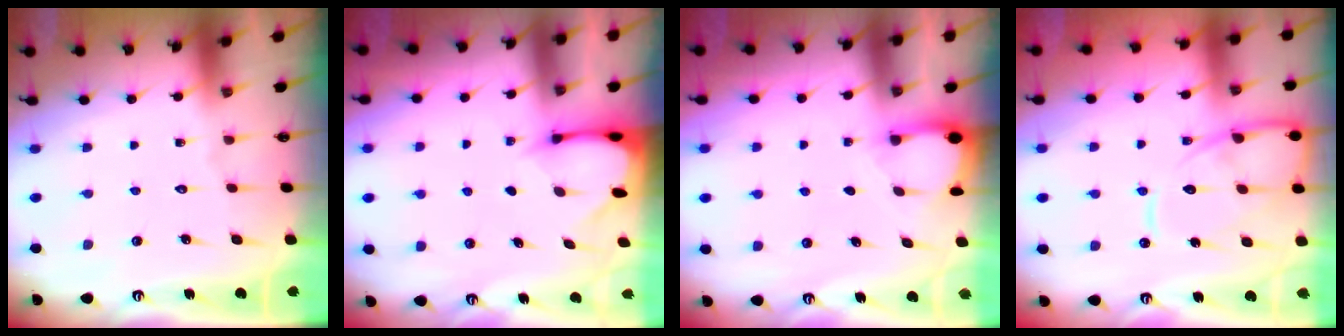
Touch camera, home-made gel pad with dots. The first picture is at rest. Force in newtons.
{"total": 2.4, "press": 2.3, "slide": 0.3}
{"total": 2.8, "press": 2.8, "slide": 0.3}
{"total": 11.5, "press": 11.4, "slide": 1.2}